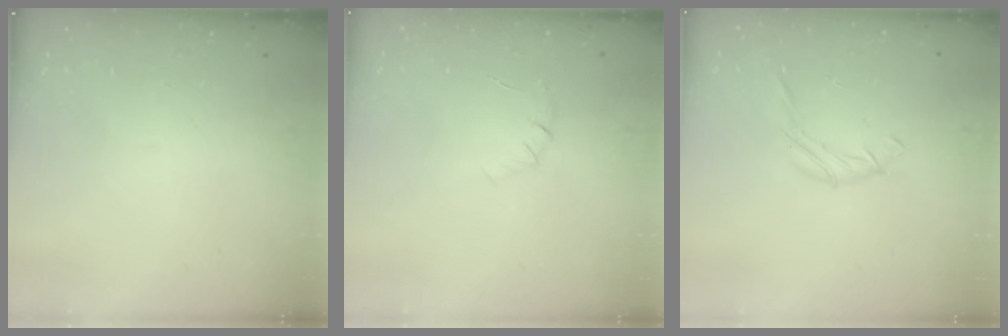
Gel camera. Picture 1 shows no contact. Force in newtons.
{"total": 4.1, "press": 3.9, "slide": 1.1}
{"total": 6.0, "press": 5.7, "slide": 1.7}